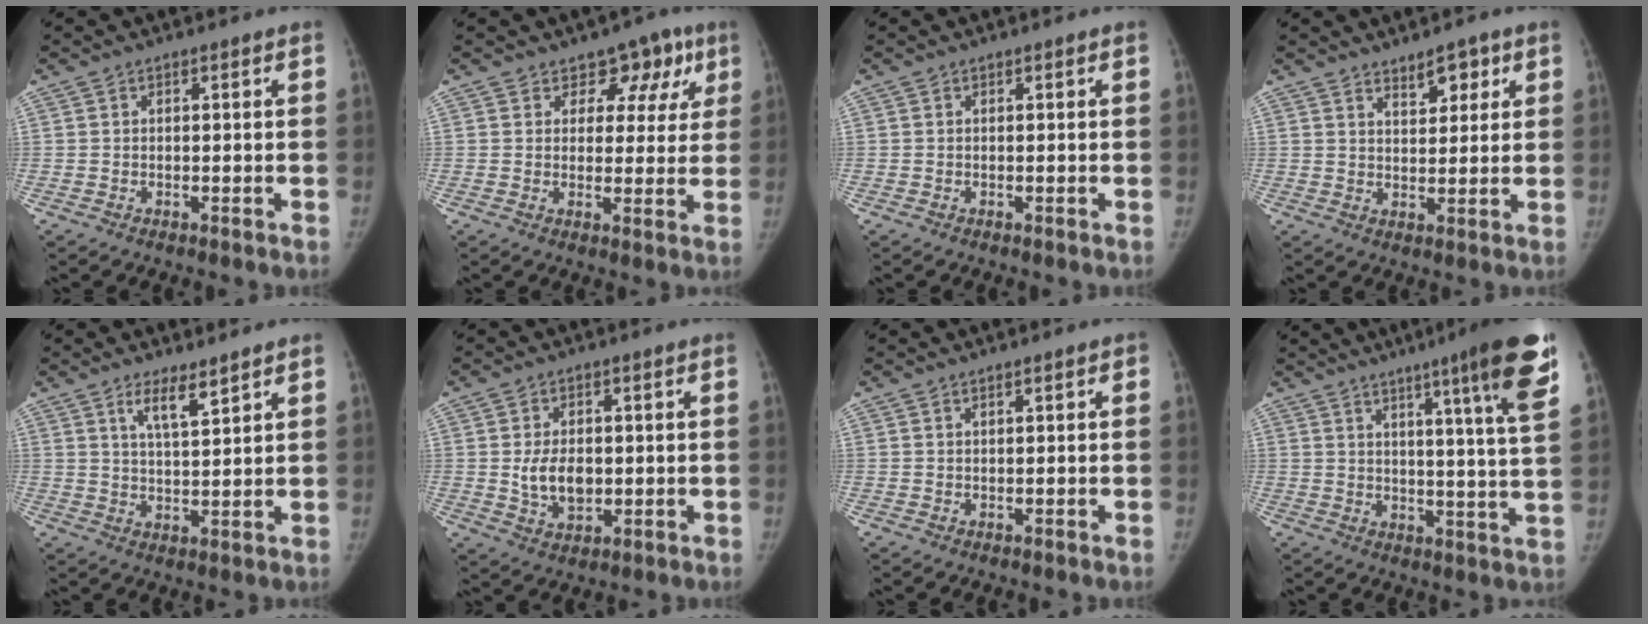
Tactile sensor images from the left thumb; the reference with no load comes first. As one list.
[{"total": 7.6, "force": [4.4, 5.6, 2.7], "torque": [0.022, -0.013, 0.050]}, {"total": 0.0}, {"total": 4.9, "force": [3.1, 2.4, 2.9], "torque": [-0.018, -0.019, 0.047]}, {"total": 5.1, "force": [3.4, 1.1, 3.5], "torque": [-0.059, -0.027, 0.065]}, {"total": 7.0, "force": [-0.2, 4.6, 5.3], "torque": [-0.078, -0.004, 0.003]}, {"total": 0.6, "force": [0.2, 0.2, 0.6], "torque": [-0.006, 0.002, 0.002]}, {"total": 16.5, "force": [9.4, 0.3, 13.6], "torque": [-0.176, -0.042, 0.112]}]